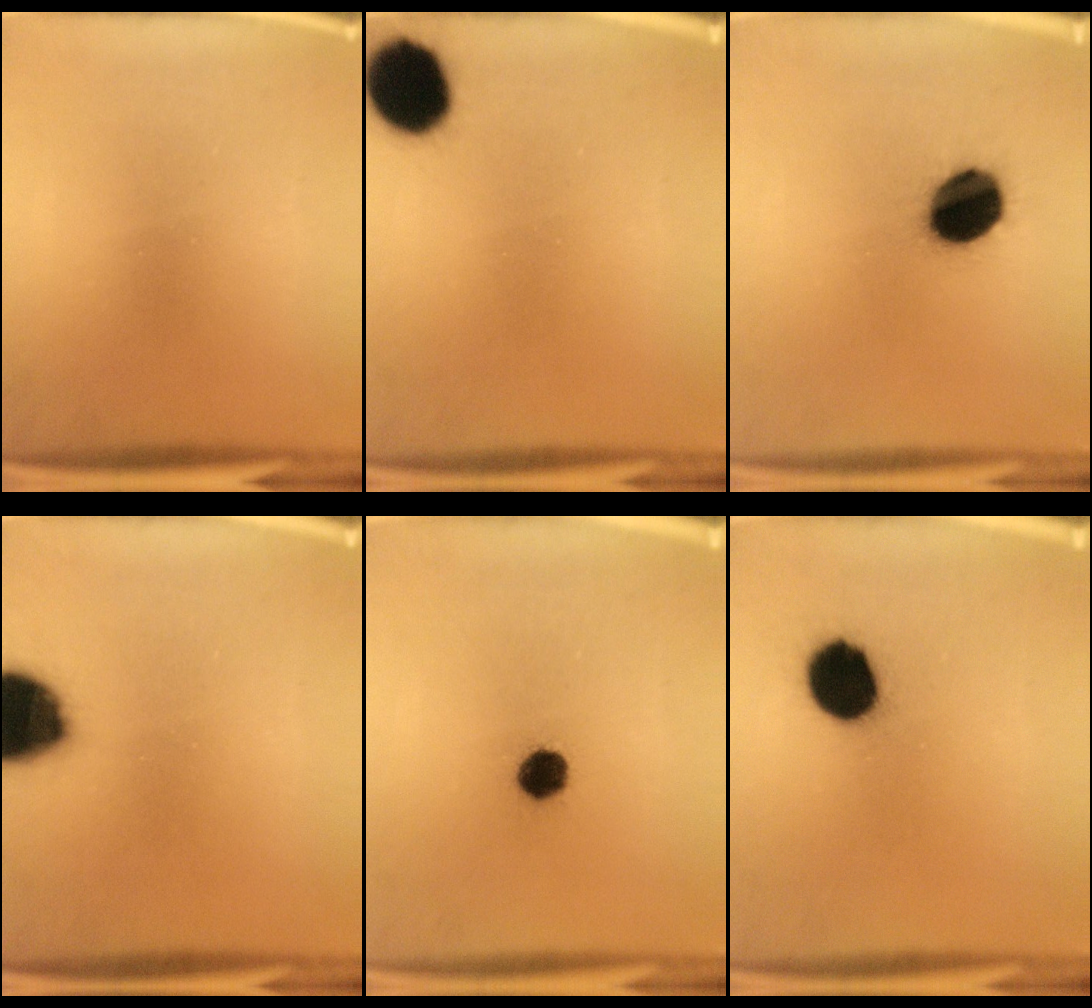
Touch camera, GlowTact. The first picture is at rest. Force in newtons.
{"total": 13.1}
{"total": 13.4}
{"total": 18.9}
{"total": 5.3}
{"total": 11.4}